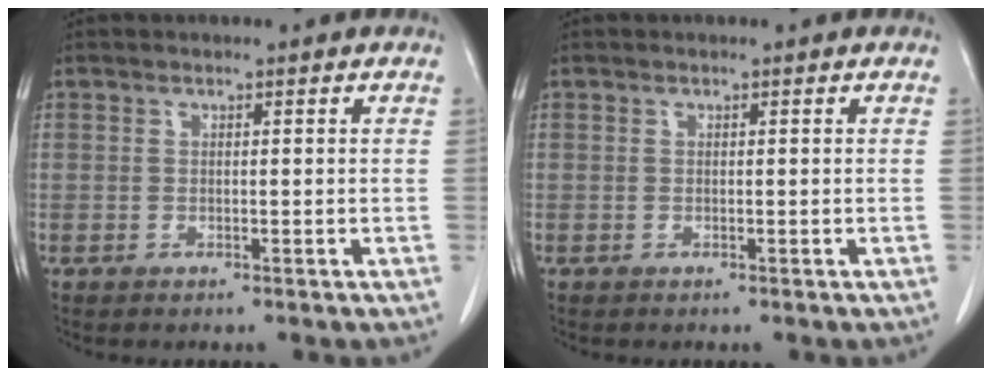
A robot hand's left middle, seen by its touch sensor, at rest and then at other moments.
{"total": 0.0}